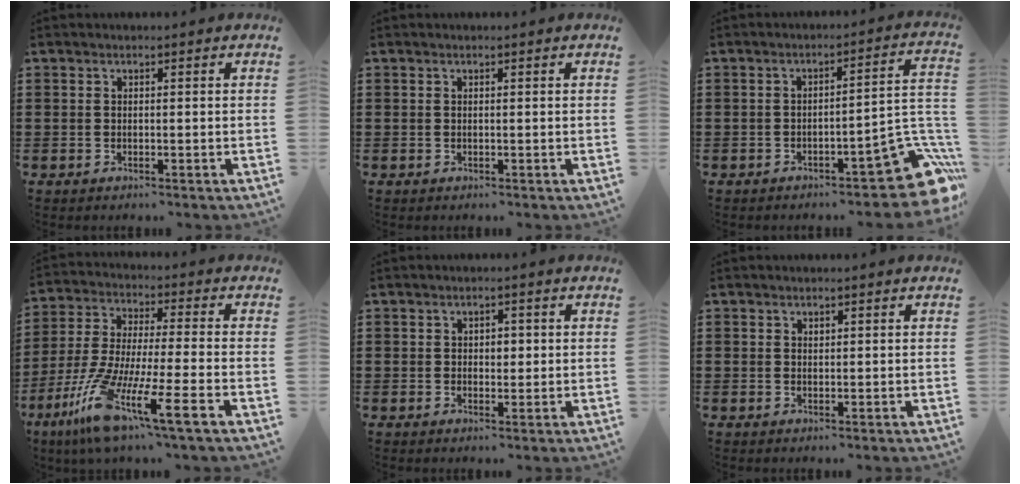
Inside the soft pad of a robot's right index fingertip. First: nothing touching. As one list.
[{"total": 0.0}, {"total": 10.2, "force": [-5.6, 2.9, 8.0], "torque": [-0.087, 0.001, -0.100]}, {"total": 14.2, "force": [-8.5, 1.5, 11.3], "torque": [-0.237, -0.004, -0.156]}, {"total": 1.7, "force": [0.1, 1.2, 1.2], "torque": [-0.018, 0.005, -0.002]}, {"total": 0.6, "force": [0.4, 0.4, 0.1], "torque": [-0.004, 0.001, 0.009]}]